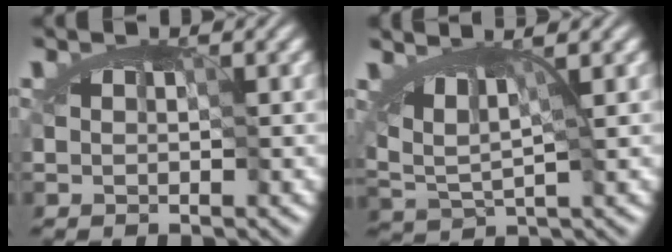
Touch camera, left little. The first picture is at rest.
{"total": 3.9, "force": [0.7, 1.3, 3.6], "torque": [-0.049, 0.004, 0.005]}